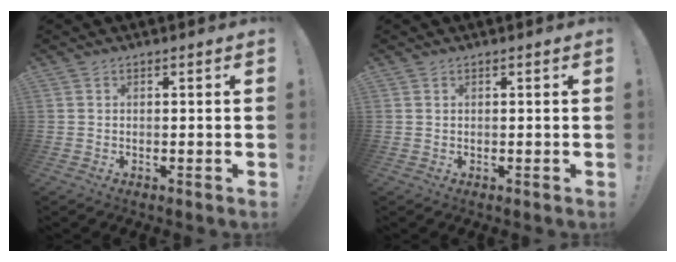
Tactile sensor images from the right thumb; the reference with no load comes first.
{"total": 0.0}